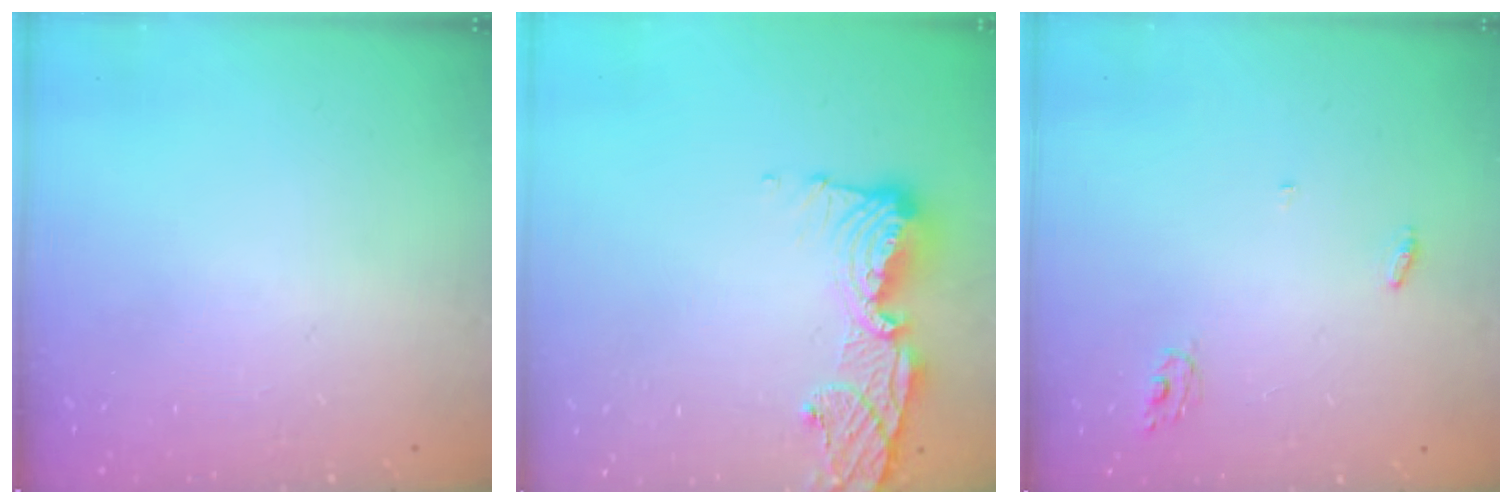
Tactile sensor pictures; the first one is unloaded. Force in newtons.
{"total": 13.3, "press": 13.2, "slide": 1.6}
{"total": 3.7, "press": 3.7, "slide": 0.2}